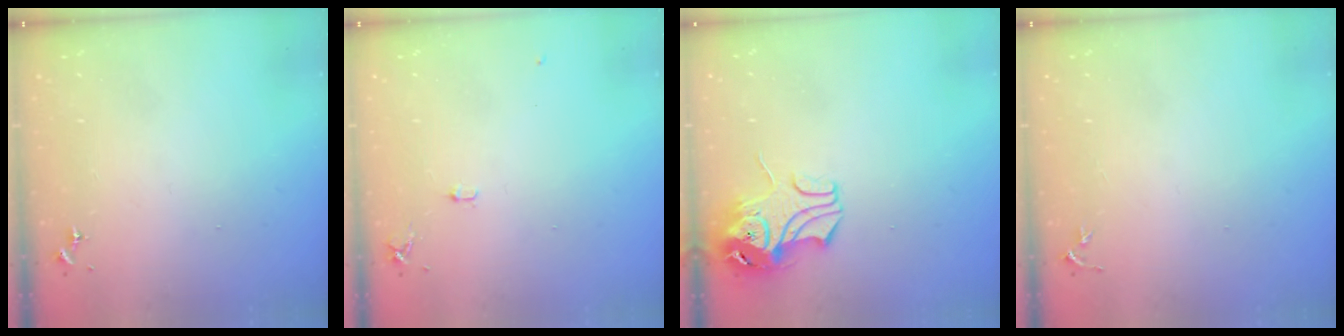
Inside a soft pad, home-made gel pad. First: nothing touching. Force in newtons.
{"total": 5.2, "press": 5.1, "slide": 0.6}
{"total": 9.1, "press": 9.0, "slide": 1.4}
{"total": 3.3, "press": 3.2, "slide": 0.4}